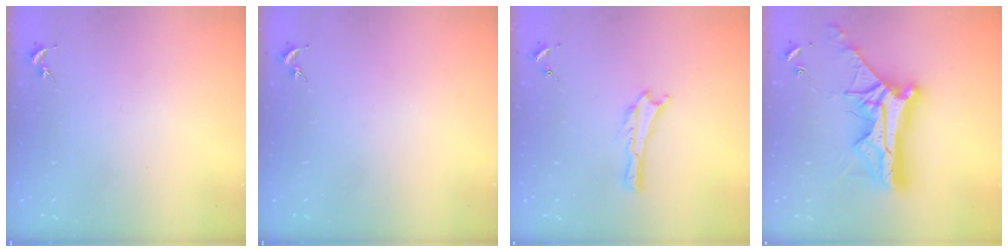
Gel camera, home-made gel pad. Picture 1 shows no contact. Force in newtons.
{"total": 0.0}
{"total": 0.0}
{"total": 14.8, "press": 14.7, "slide": 1.4}